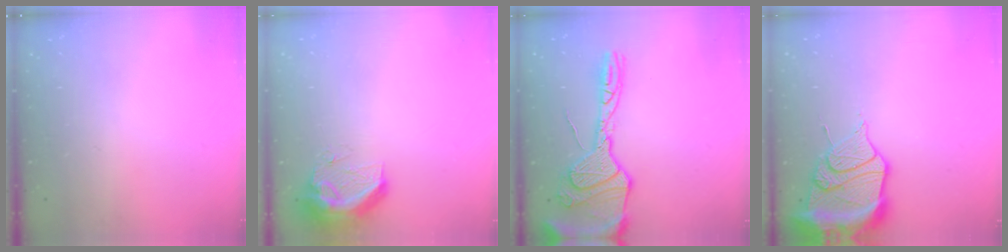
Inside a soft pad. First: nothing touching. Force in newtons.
{"total": 10.5, "press": 10.5, "slide": 0.7}
{"total": 19.8, "press": 19.7, "slide": 1.9}
{"total": 19.4, "press": 19.4, "slide": 1.9}